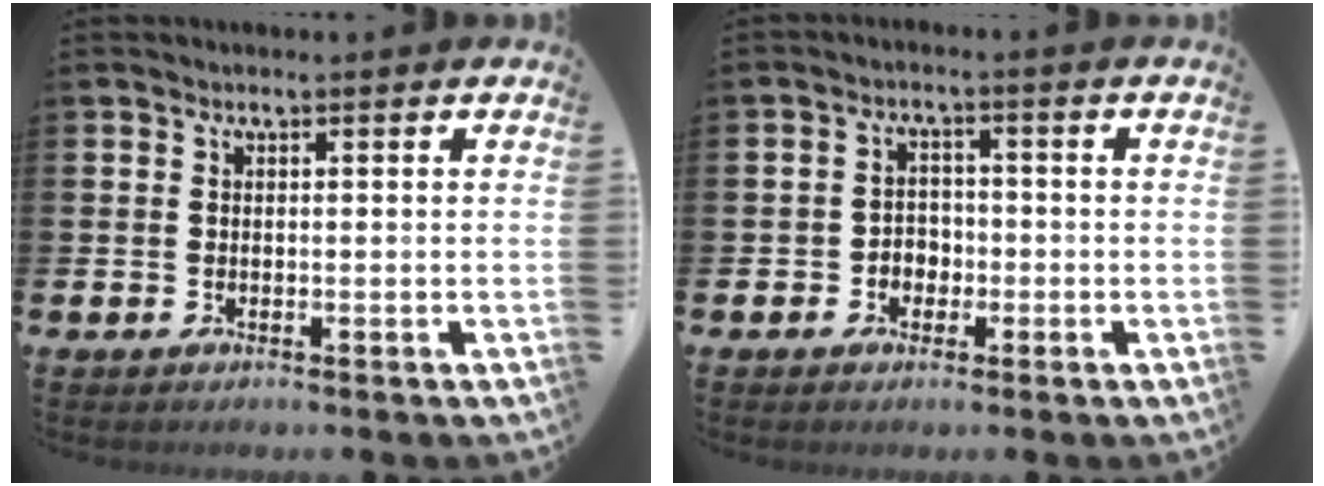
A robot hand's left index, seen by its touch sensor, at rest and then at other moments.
{"total": 2.8, "force": [-1.3, 2.3, 0.8], "torque": [-0.017, 0.005, -0.032]}